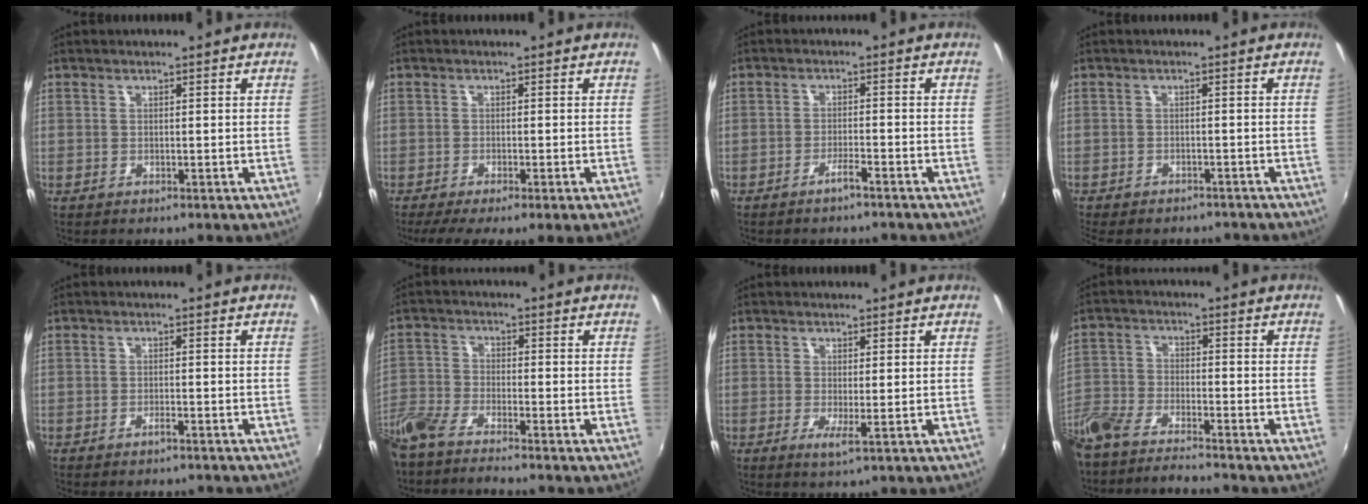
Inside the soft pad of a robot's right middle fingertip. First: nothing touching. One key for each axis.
{"total": 5.4, "fx": -3.7, "fy": -0.4, "fz": 3.8, "tx": -0.074, "ty": -0.025, "tz": -0.059}
{"total": 2.5, "fx": -2.1, "fy": 0.1, "fz": 1.3, "tx": -0.037, "ty": 0.001, "tz": -0.036}
{"total": 8.3, "fx": -7.0, "fy": 2.8, "fz": 3.3, "tx": -0.077, "ty": -0.027, "tz": -0.099}
{"total": 1.7, "fx": -1.5, "fy": 0.3, "fz": 0.7, "tx": -0.018, "ty": -0.002, "tz": -0.026}
{"total": 7.3, "fx": -6.4, "fy": 1.0, "fz": 3.5, "tx": -0.092, "ty": -0.012, "tz": -0.134}
{"total": 2.1, "fx": -0.3, "fy": -0.2, "fz": 2.0, "tx": -0.042, "ty": -0.010, "tz": -0.008}
{"total": 11.0, "fx": -9.6, "fy": 1.7, "fz": 5.1, "tx": -0.128, "ty": -0.023, "tz": -0.185}